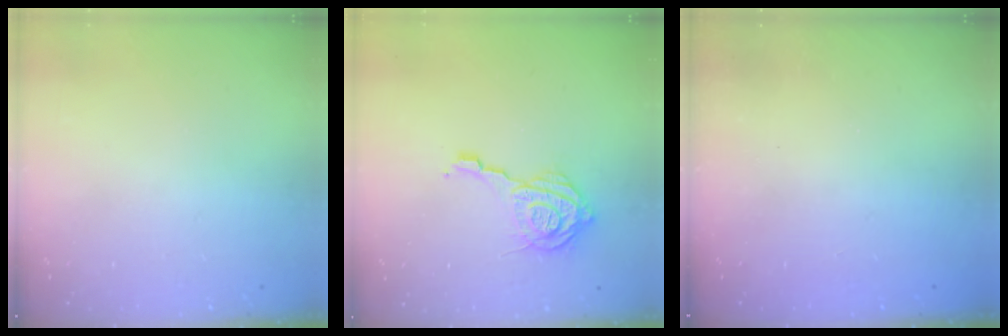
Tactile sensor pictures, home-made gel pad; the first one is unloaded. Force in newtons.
{"total": 14.4, "press": 14.3, "slide": 1.9}
{"total": 2.6, "press": 2.4, "slide": 0.8}